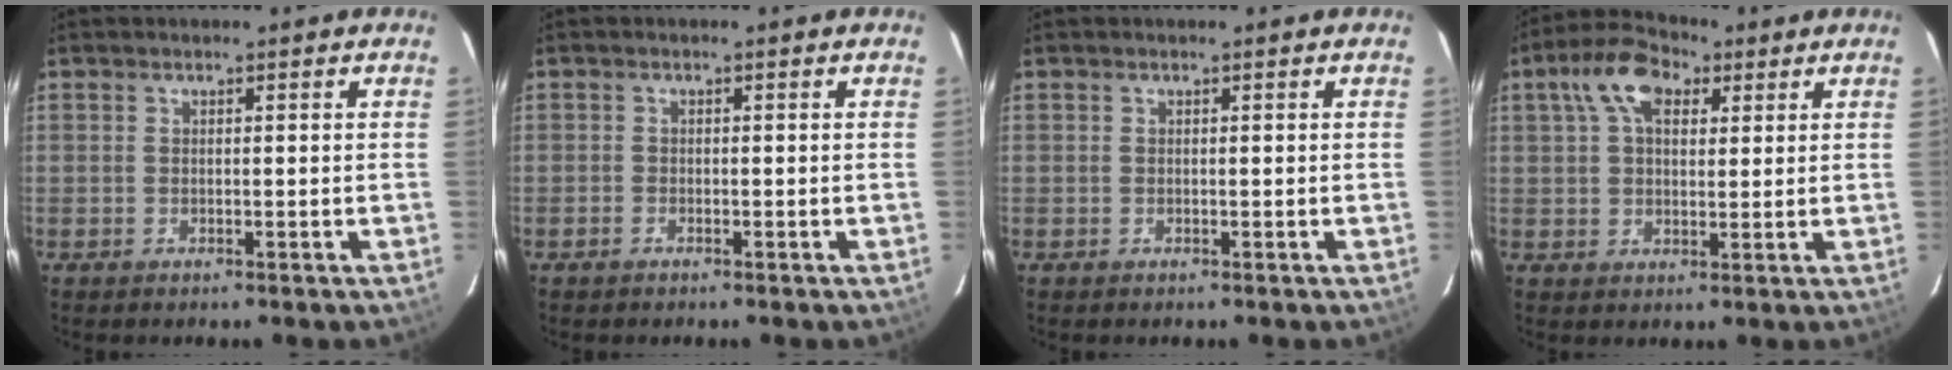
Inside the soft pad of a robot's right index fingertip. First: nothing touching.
{"total": 0.8, "force": [-0.6, 0.4, 0.1], "torque": [-0.005, 0.001, -0.013]}
{"total": 0.0}
{"total": 9.5, "force": [3.4, 5.9, 6.6], "torque": [-0.130, 0.038, 0.052]}